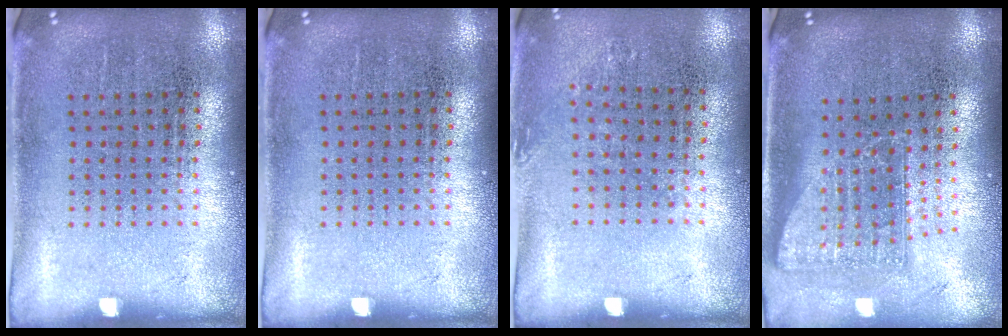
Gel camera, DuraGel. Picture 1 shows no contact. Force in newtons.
{"total": 0.0}
{"total": 0.7, "press": 0.7, "slide": 0.2}
{"total": 1.7, "press": 1.2, "slide": 1.1}